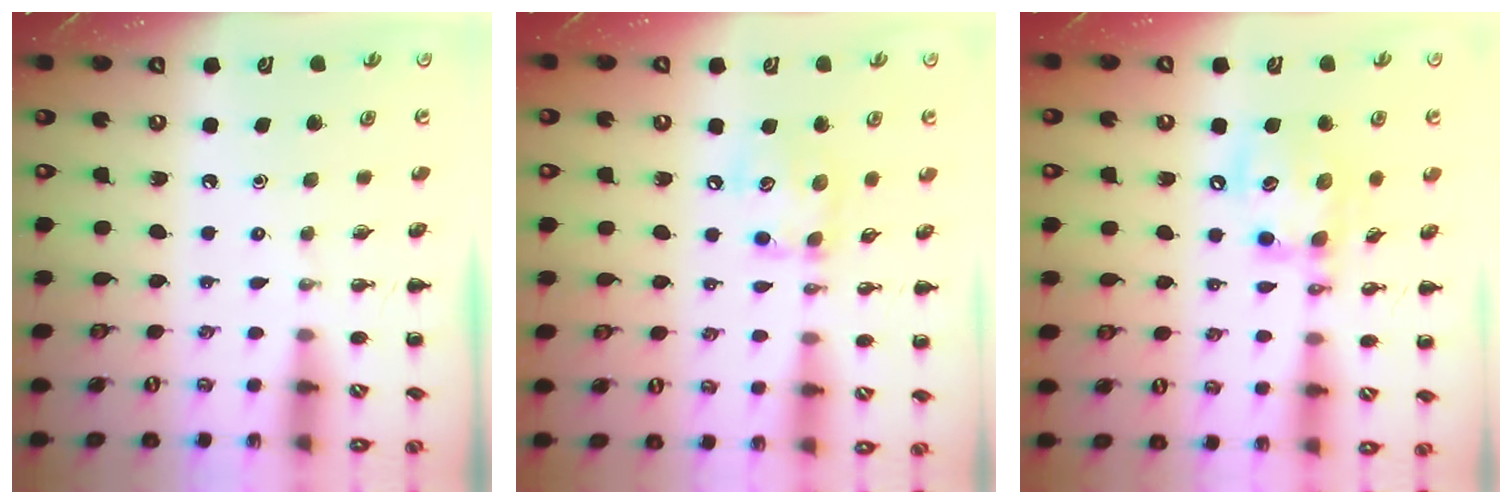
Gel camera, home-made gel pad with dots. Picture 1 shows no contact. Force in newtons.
{"total": 10.1, "press": 10.1, "slide": 0.4}
{"total": 14.2, "press": 14.0, "slide": 2.3}